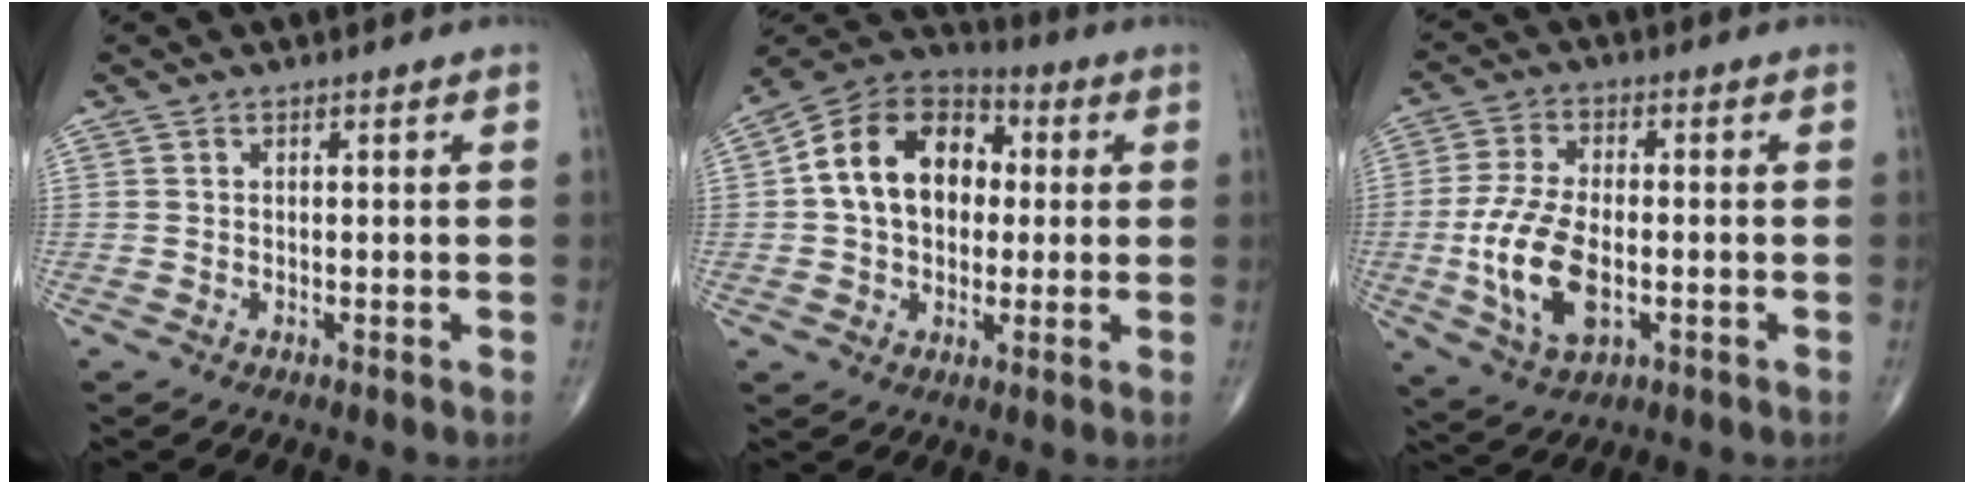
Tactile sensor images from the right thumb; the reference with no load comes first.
{"total": 16.3, "force": [1.7, 11.7, 11.2], "torque": [-0.155, 0.028, 0.018]}
{"total": 12.6, "force": [-2.4, 6.6, 10.5], "torque": [-0.214, 0.004, -0.040]}